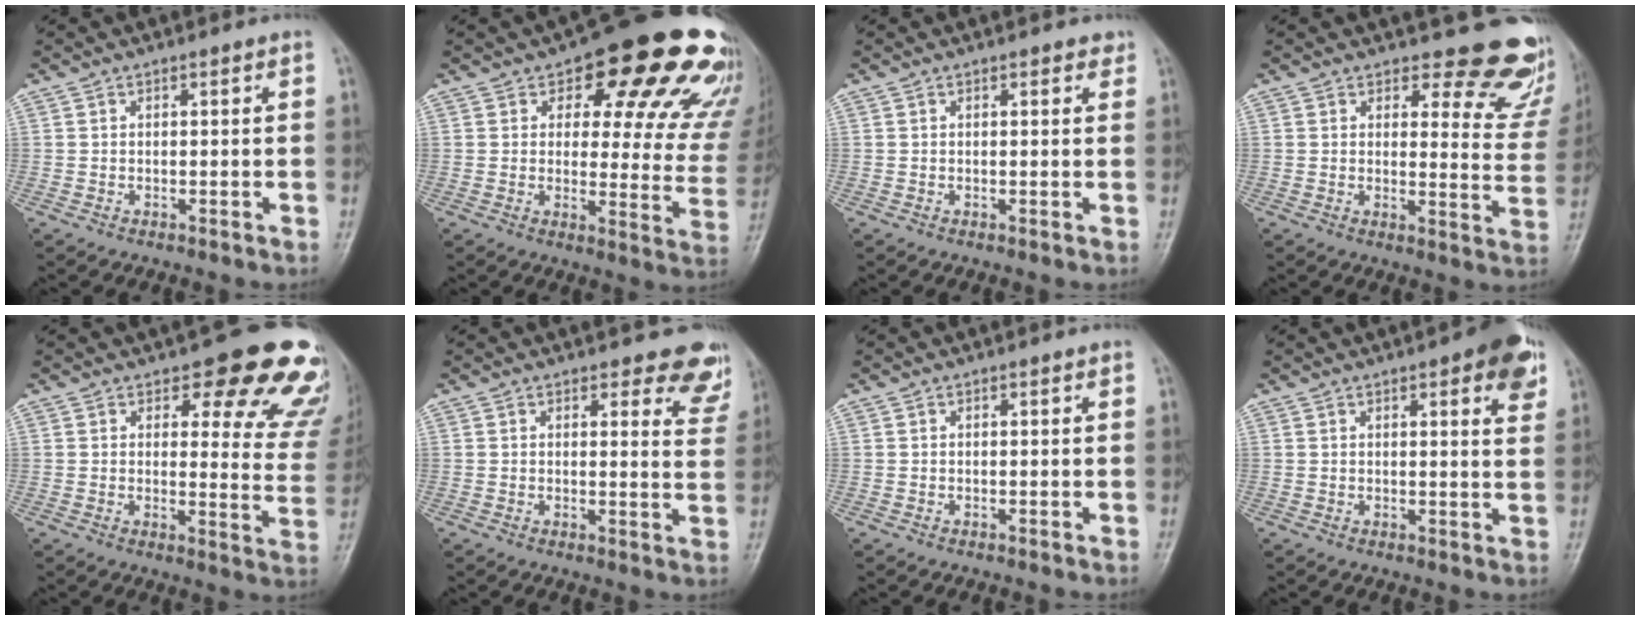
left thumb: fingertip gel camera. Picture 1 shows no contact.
{"total": 22.3, "force": [13.4, 9.7, 15.0], "torque": [-0.134, -0.058, 0.155]}
{"total": 1.3, "force": [0.9, 0.7, 0.7], "torque": [0.000, -0.003, 0.006]}
{"total": 14.0, "force": [12.3, 5.5, 4.1], "torque": [0.011, -0.110, 0.113]}
{"total": 17.1, "force": [11.9, 6.7, 10.3], "torque": [-0.062, -0.070, 0.121]}
{"total": 8.0, "force": [6.9, 2.9, 2.7], "torque": [0.015, -0.039, 0.050]}
{"total": 0.0}
{"total": 8.2, "force": [4.0, 2.4, 6.7], "torque": [-0.063, -0.011, 0.042]}